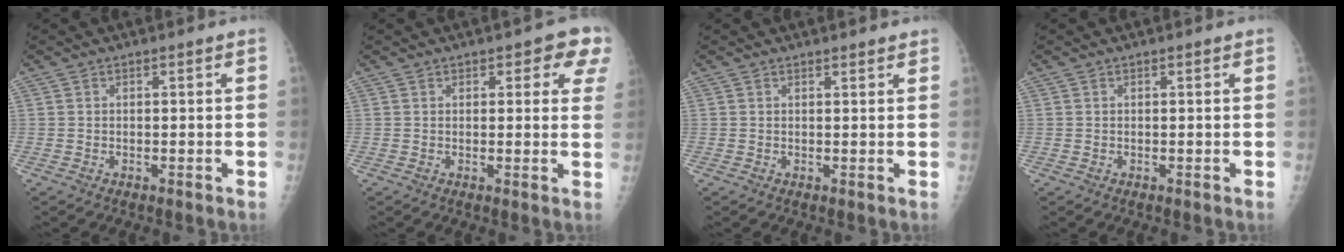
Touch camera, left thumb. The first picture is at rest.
{"total": 5.7, "force": [3.2, 3.0, 3.7], "torque": [0.000, -0.007, 0.028]}
{"total": 1.4, "force": [1.3, 0.4, 0.4], "torque": [0.000, -0.004, 0.017]}
{"total": 0.0}